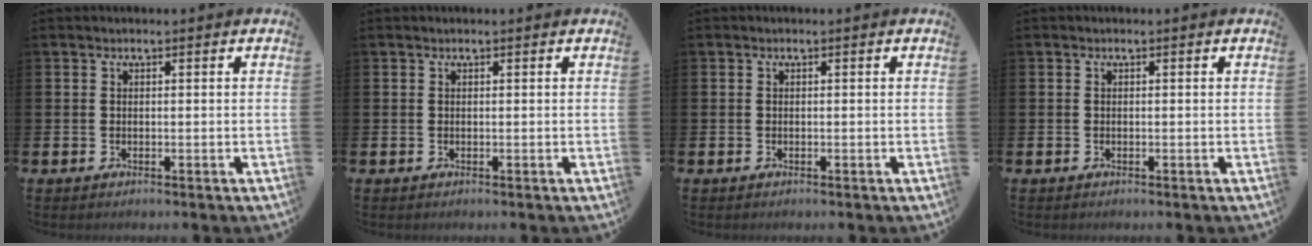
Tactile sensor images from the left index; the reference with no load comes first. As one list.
[{"total": 0.0}, {"total": 0.0}, {"total": 0.0}]